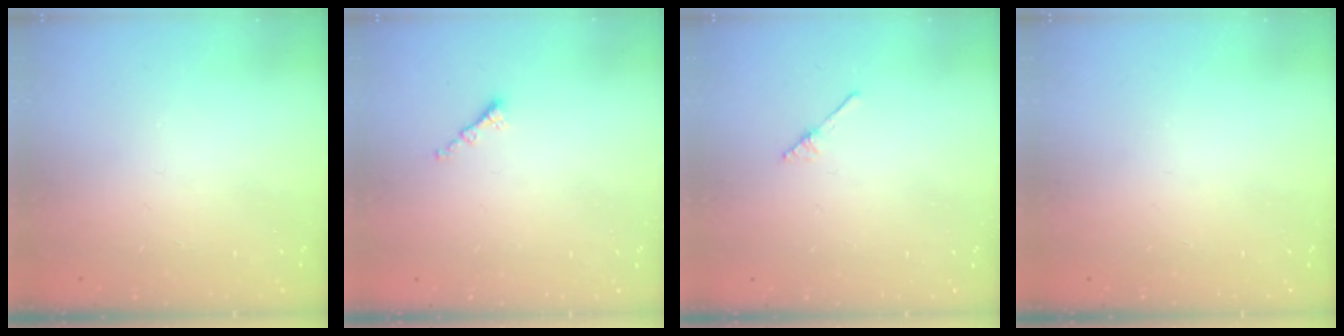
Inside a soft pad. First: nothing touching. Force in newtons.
{"total": 0.8, "press": 0.8, "slide": 0.2}
{"total": 2.0, "press": 2.0, "slide": 0.2}
{"total": 0.0}